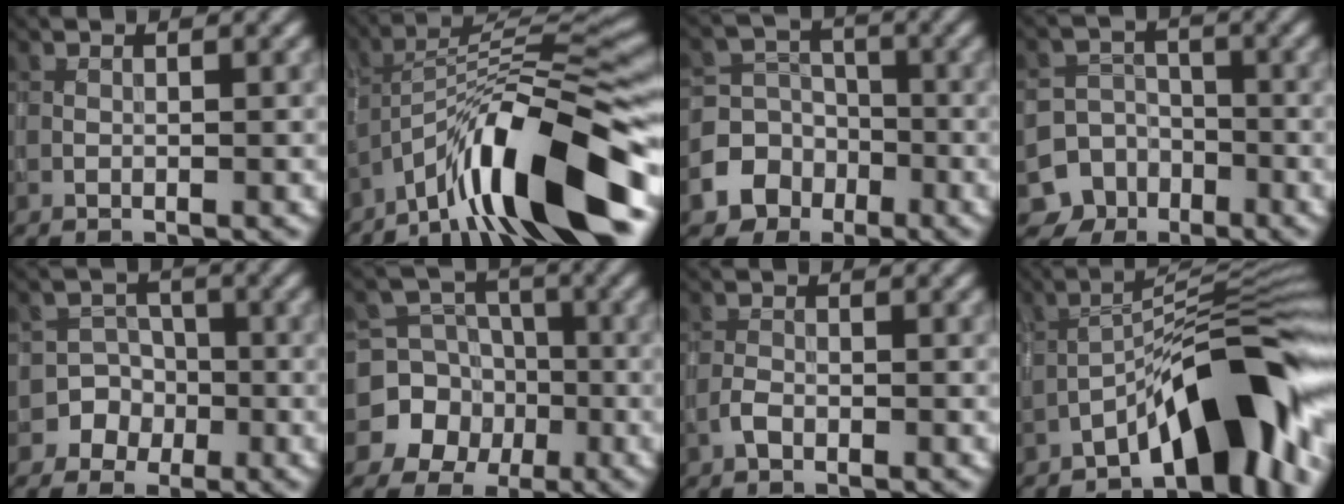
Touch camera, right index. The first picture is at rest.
{"total": 12.8, "force": [-7.3, 2.7, 10.2], "torque": [-0.154, 0.024, -0.125]}
{"total": 6.2, "force": [-3.1, 5.3, 0.9], "torque": [-0.001, -0.004, -0.077]}
{"total": 7.8, "force": [-4.9, 6.2, 0.4], "torque": [0.011, -0.022, -0.093]}
{"total": 5.1, "force": [-2.3, 4.5, -0.3], "torque": [0.042, 0.004, -0.057]}
{"total": 8.4, "force": [-3.2, 7.7, 1.2], "torque": [-0.010, -0.005, -0.078]}
{"total": 1.0, "force": [-0.7, 0.4, 0.6], "torque": [-0.010, 0.003, -0.016]}
{"total": 10.3, "force": [-5.6, 2.9, 8.2], "torque": [-0.101, 0.027, -0.098]}